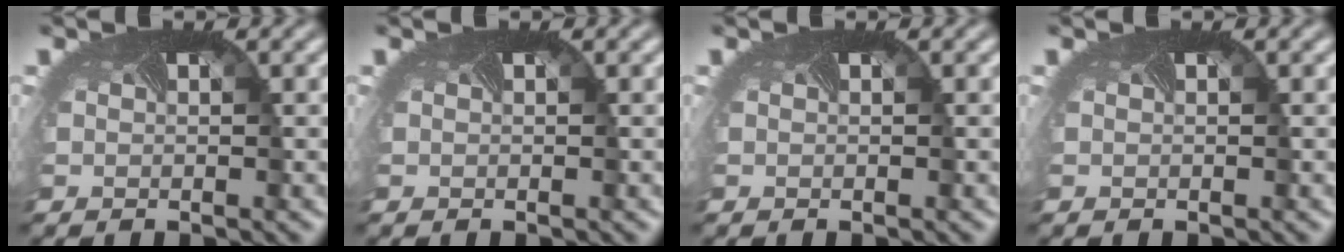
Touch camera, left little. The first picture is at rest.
{"total": 0.0}
{"total": 0.0}
{"total": 0.0}